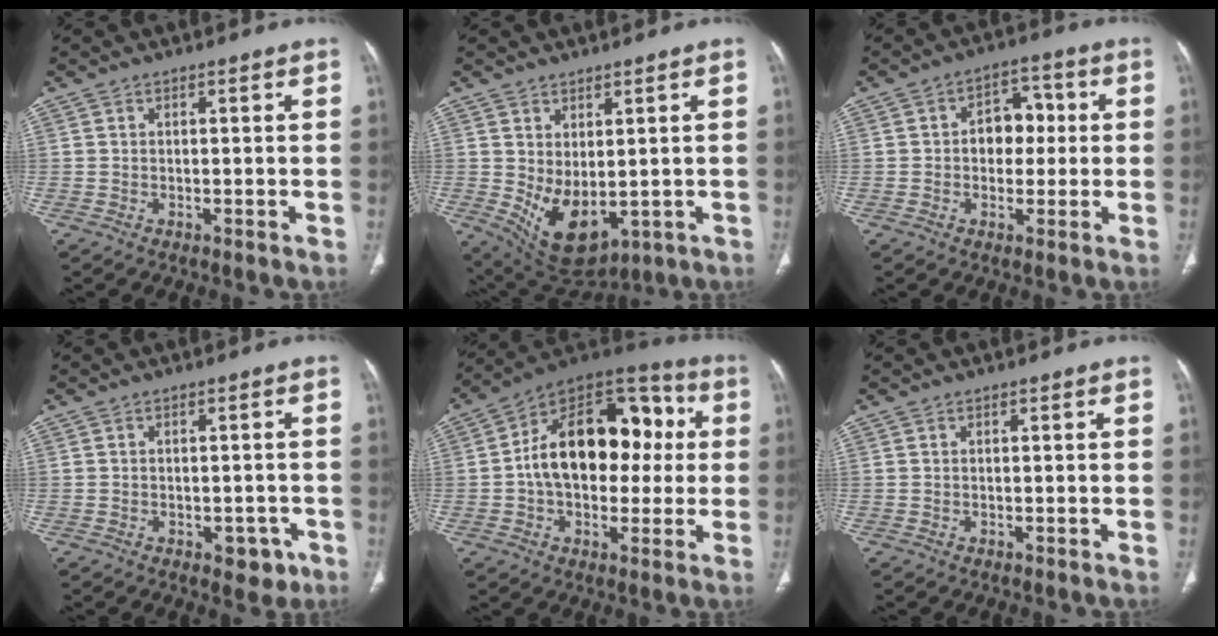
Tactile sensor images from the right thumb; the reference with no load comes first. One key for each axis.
{"total": 9.9, "fx": -0.4, "fy": 5.8, "fz": 8.0, "tx": -0.124, "ty": -0.014, "tz": 0.026}
{"total": 7.6, "fx": 0.4, "fy": 5.6, "fz": 5.2, "tx": -0.038, "ty": 0.021, "tz": 0.001}
{"total": 4.2, "fx": -2.0, "fy": 2.7, "fz": 2.5, "tx": -0.009, "ty": 0.009, "tz": -0.021}
{"total": 22.3, "fx": 1.6, "fy": 14.3, "fz": 17.1, "tx": -0.230, "ty": 0.042, "tz": 0.019}
{"total": 0.0}